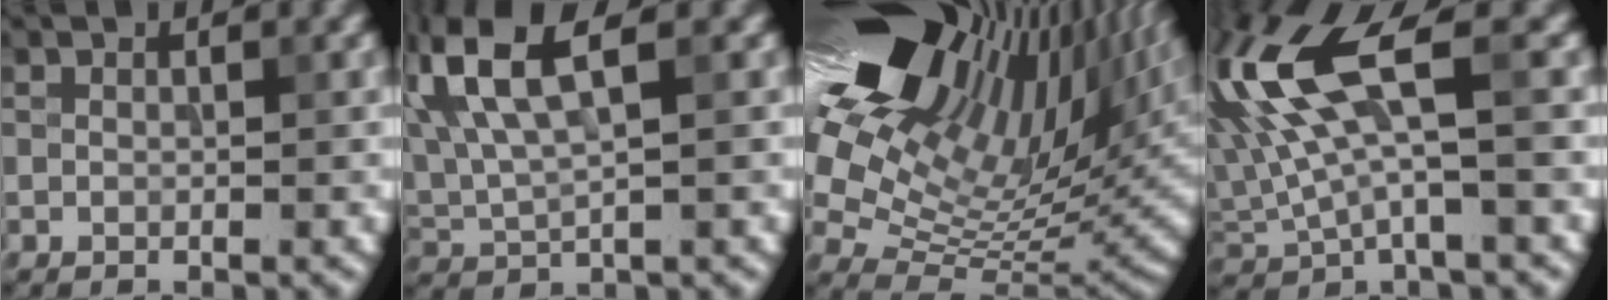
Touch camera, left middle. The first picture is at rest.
{"total": 7.5, "force": [3.2, 2.9, 6.2], "torque": [-0.137, 0.013, 0.064]}
{"total": 20.0, "force": [9.3, 10.6, 14.2], "torque": [-0.270, 0.033, 0.161]}
{"total": 8.5, "force": [2.3, 2.6, 7.8], "torque": [-0.174, 0.010, 0.041]}